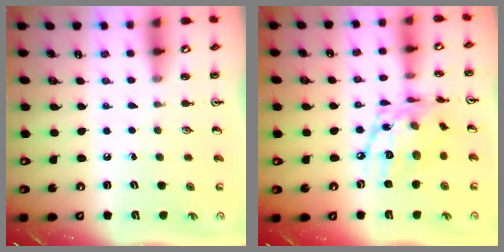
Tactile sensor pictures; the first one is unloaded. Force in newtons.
{"total": 16.7, "press": 16.6, "slide": 1.7}